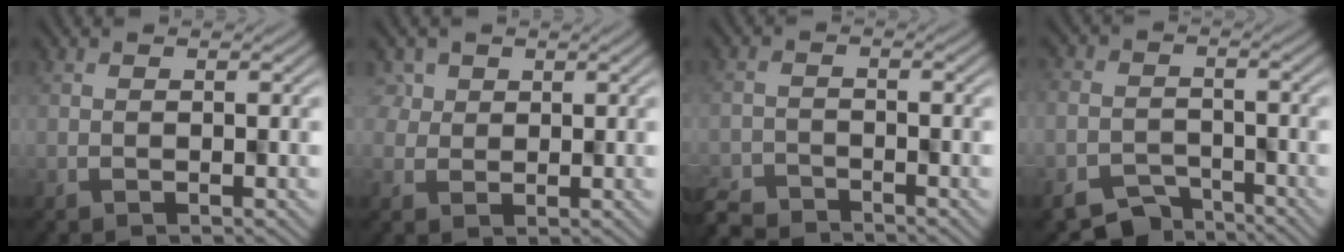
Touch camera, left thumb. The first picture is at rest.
{"total": 3.4, "force": [1.0, 3.3, 0.3], "torque": [-0.005, 0.002, -0.004]}
{"total": 4.4, "force": [-4.2, 1.1, 0.6], "torque": [-0.016, -0.010, -0.083]}
{"total": 5.1, "force": [-3.8, 3.1, 1.4], "torque": [-0.027, -0.014, -0.070]}